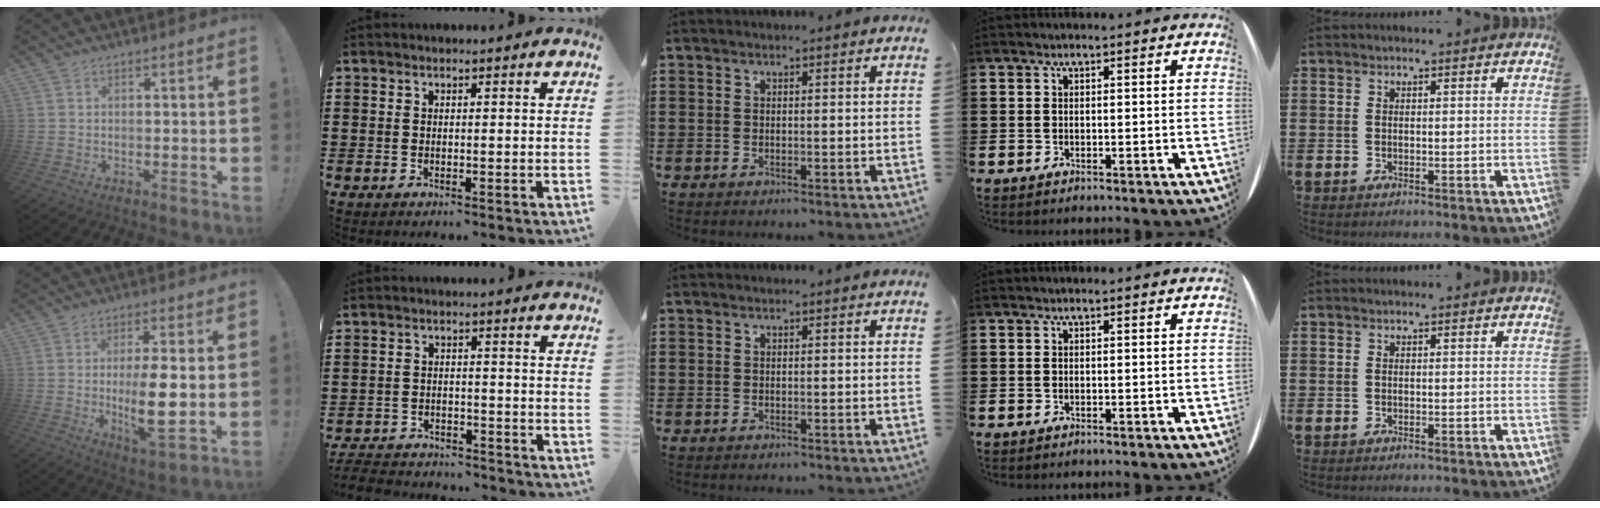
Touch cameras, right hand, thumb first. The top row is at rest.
{"thumb": {"total": 11.8, "force": [-0.7, 3.1, 11.4], "torque": [-0.196, -0.014, -0.018]}, "index": {"total": 3.8, "force": [-3.8, 0.5, 0.1], "torque": [-0.013, 0.000, -0.083]}}